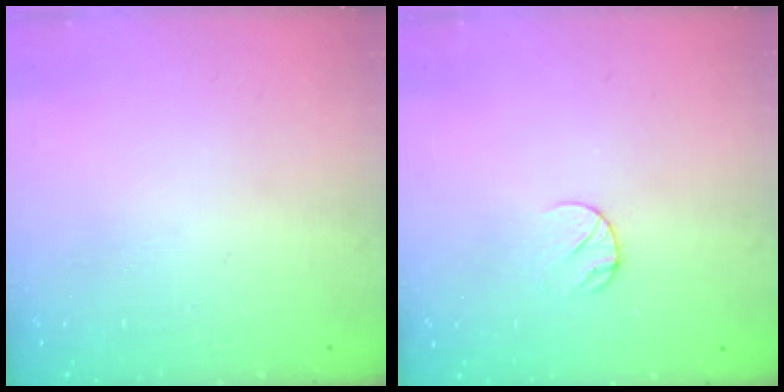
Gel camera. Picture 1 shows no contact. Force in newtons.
{"total": 5.9, "press": 5.9, "slide": 0.6}